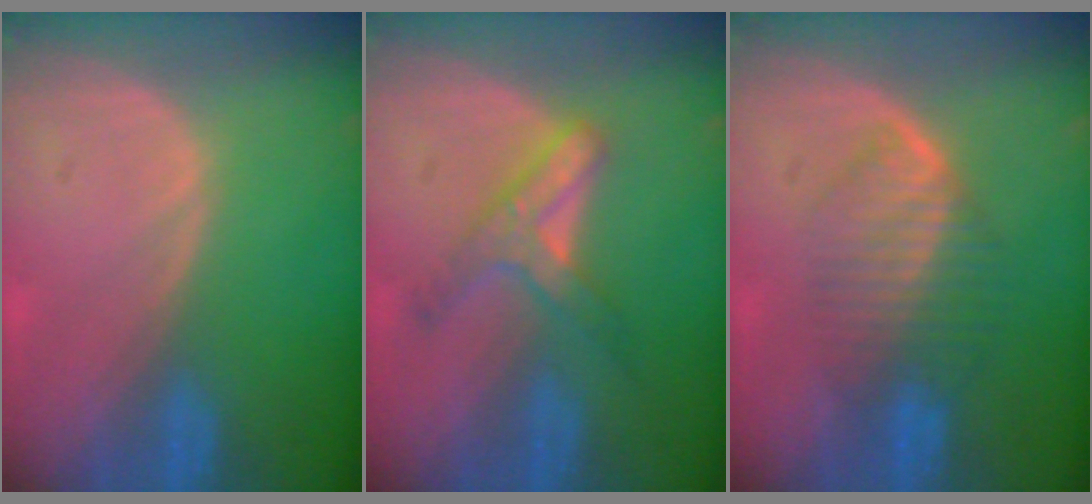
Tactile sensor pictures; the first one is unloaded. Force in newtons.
{"total": 5.2, "press": 5.2, "slide": 0.9}
{"total": 6.5, "press": 6.2, "slide": 1.8}